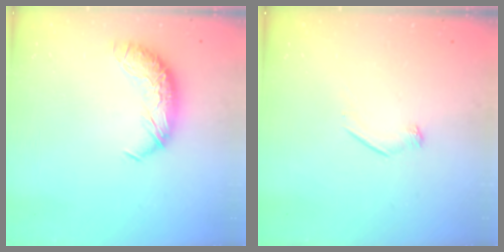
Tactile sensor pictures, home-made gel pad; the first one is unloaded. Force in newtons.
{"total": 6.9, "press": 6.9, "slide": 0.9}